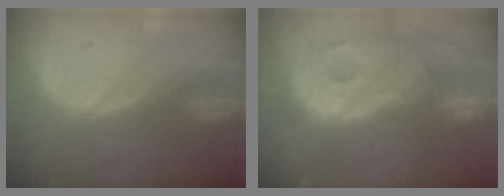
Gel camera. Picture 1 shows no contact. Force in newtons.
{"total": 13.9, "press": 12.0, "slide": 7.1}